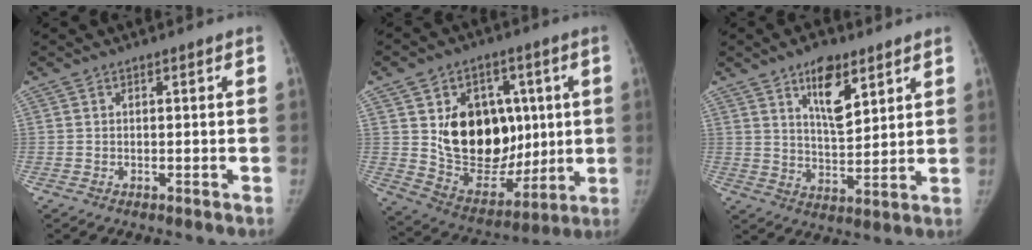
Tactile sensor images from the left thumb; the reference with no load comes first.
{"total": 20.8, "force": [2.7, 15.1, 14.1], "torque": [-0.168, -0.014, 0.072]}
{"total": 10.0, "force": [5.6, 4.4, 7.0], "torque": [-0.092, -0.039, 0.097]}